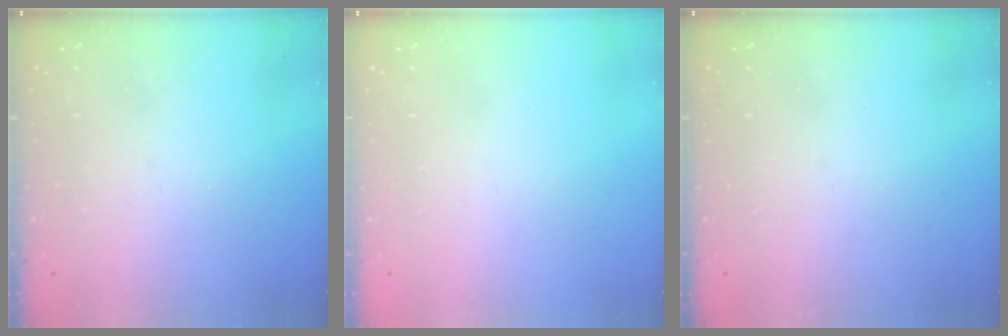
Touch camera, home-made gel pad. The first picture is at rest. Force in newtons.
{"total": 1.6, "press": 1.6, "slide": 0.1}
{"total": 0.0}